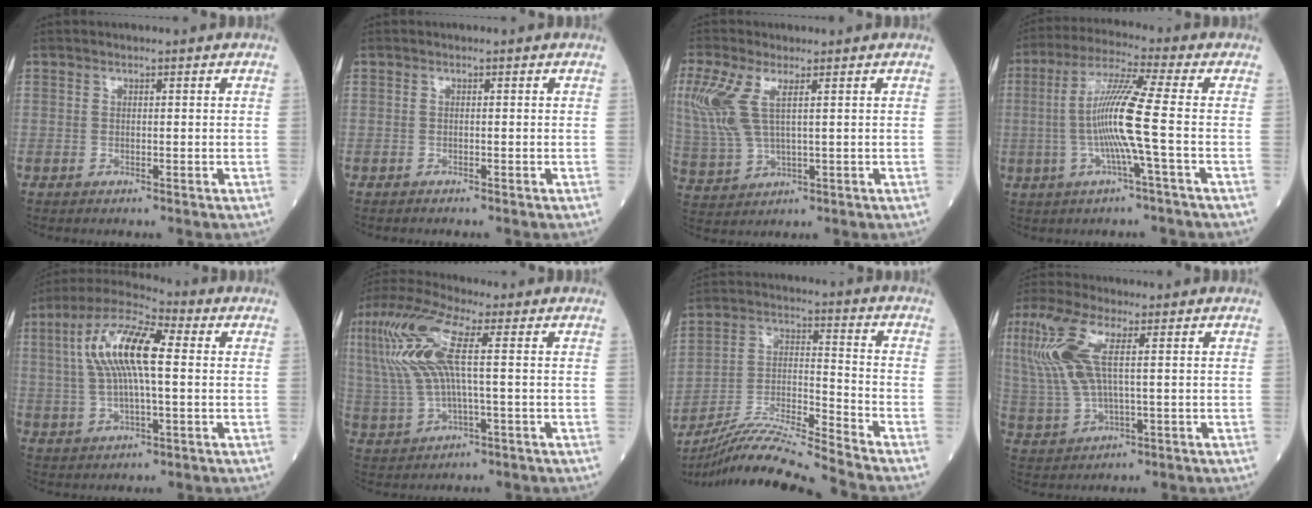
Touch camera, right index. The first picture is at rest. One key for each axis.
{"total": 0.5, "fx": -0.4, "fy": 0.0, "fz": 0.3, "tx": -0.007, "ty": 0.000, "tz": -0.006}
{"total": 8.9, "fx": 3.1, "fy": 3.1, "fz": 7.8, "tx": -0.214, "ty": 0.009, "tz": 0.070}
{"total": 9.8, "fx": -1.2, "fy": -1.2, "fz": 9.7, "tx": -0.195, "ty": 0.006, "tz": -0.025}
{"total": 12.9, "fx": 2.2, "fy": 3.3, "fz": 12.3, "tx": -0.253, "ty": 0.027, "tz": 0.037}
{"total": 13.0, "fx": 2.9, "fy": 3.1, "fz": 12.3, "tx": -0.293, "ty": 0.029, "tz": 0.057}
{"total": 14.3, "fx": -13.3, "fy": -2.8, "fz": 4.6, "tx": -0.083, "ty": 0.001, "tz": -0.241}
{"total": 10.5, "fx": 2.9, "fy": 3.1, "fz": 9.6, "tx": -0.249, "ty": 0.010, "tz": 0.062}